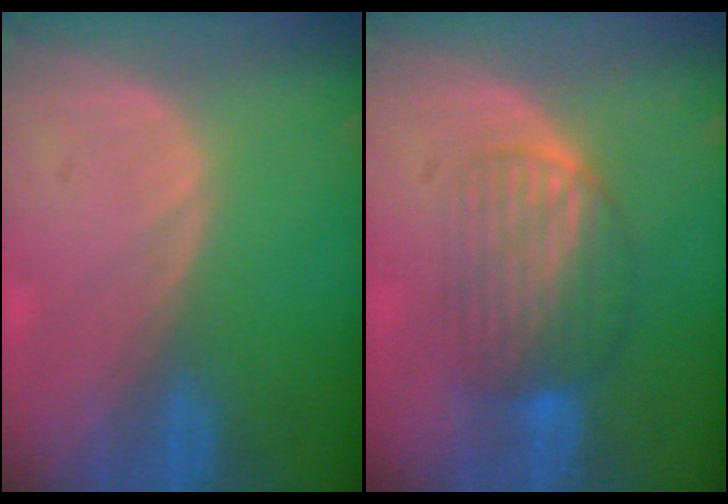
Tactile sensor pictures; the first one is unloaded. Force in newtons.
{"total": 6.8, "press": 6.5, "slide": 2.1}